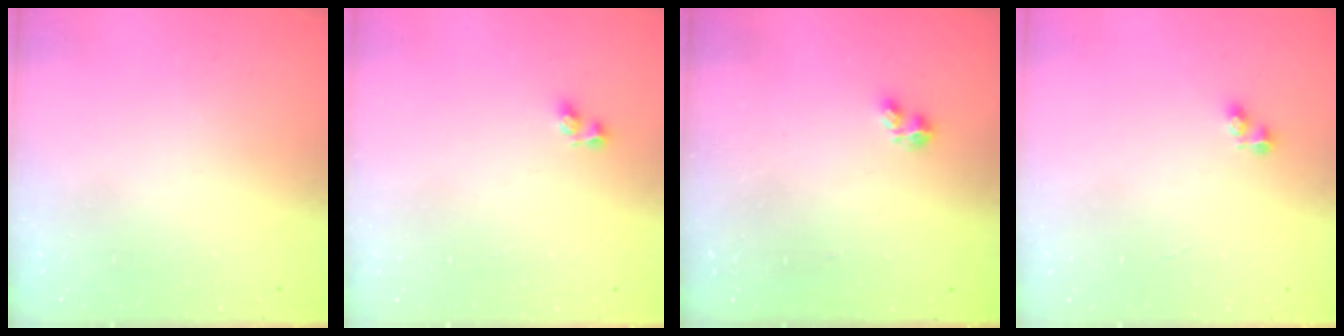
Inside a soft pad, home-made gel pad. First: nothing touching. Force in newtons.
{"total": 4.0, "press": 4.0, "slide": 0.3}
{"total": 2.2, "press": 2.2, "slide": 0.4}
{"total": 2.6, "press": 2.6, "slide": 0.4}